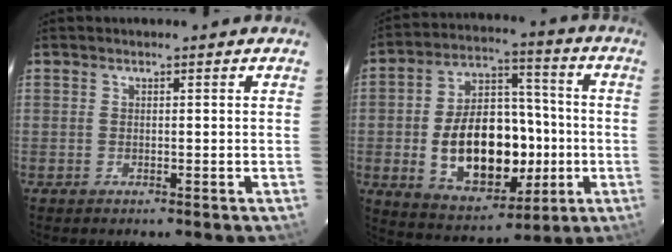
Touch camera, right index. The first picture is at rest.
{"total": 19.5, "force": [-3.3, 12.2, 14.9], "torque": [-0.279, 0.023, -0.030]}